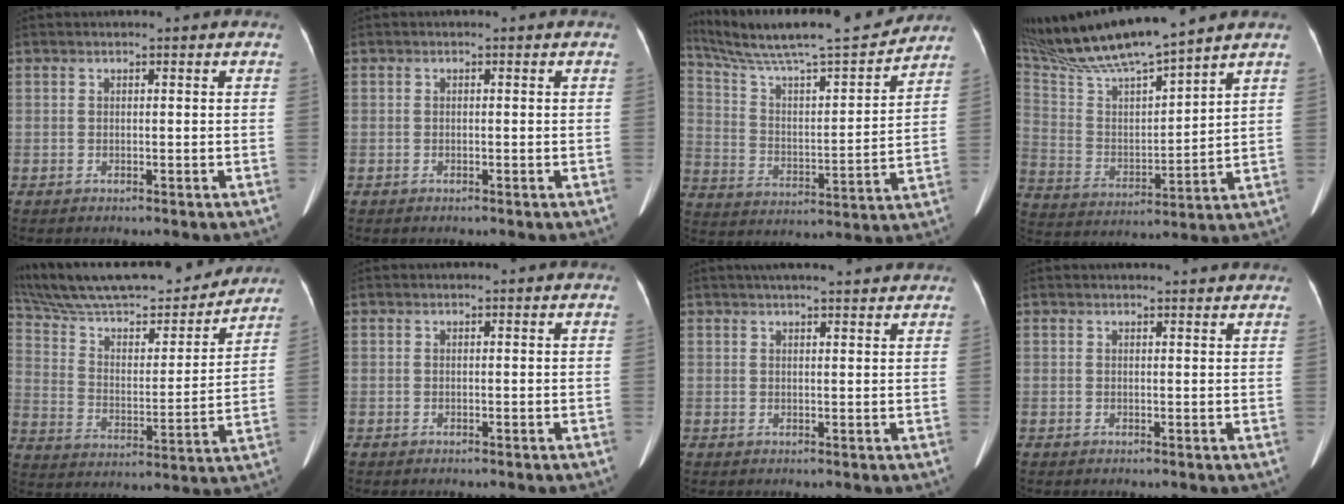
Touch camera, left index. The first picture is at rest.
{"total": 0.0}
{"total": 21.0, "force": [19.2, 1.3, 8.5], "torque": [-0.157, 0.001, 0.303]}
{"total": 15.6, "force": [14.1, -0.6, 6.7], "torque": [-0.140, 0.002, 0.269]}
{"total": 26.9, "force": [23.9, 5.2, 11.3], "torque": [-0.203, 0.007, 0.356]}
{"total": 0.0}
{"total": 10.1, "force": [8.8, 1.4, 4.8], "torque": [-0.066, 0.028, 0.110]}
{"total": 6.5, "force": [6.3, 0.6, 1.8], "torque": [-0.021, 0.024, 0.065]}